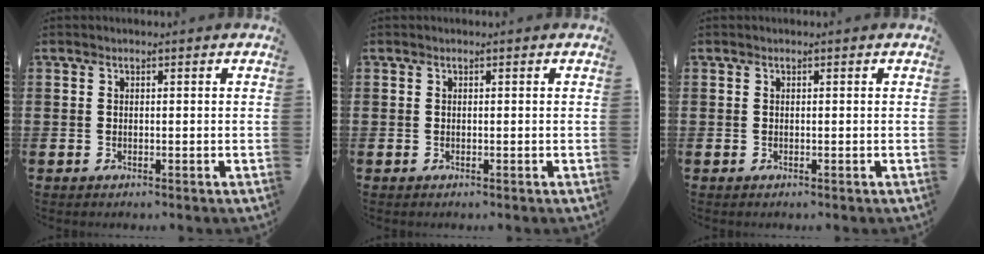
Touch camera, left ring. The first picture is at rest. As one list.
[{"total": 0.0}, {"total": 0.0}]